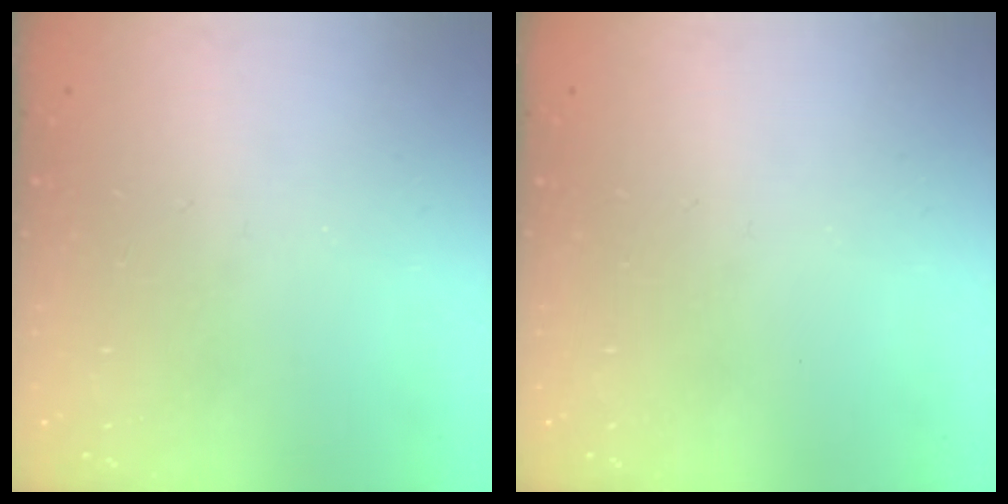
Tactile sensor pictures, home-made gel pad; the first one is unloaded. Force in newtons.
{"total": 0.0}